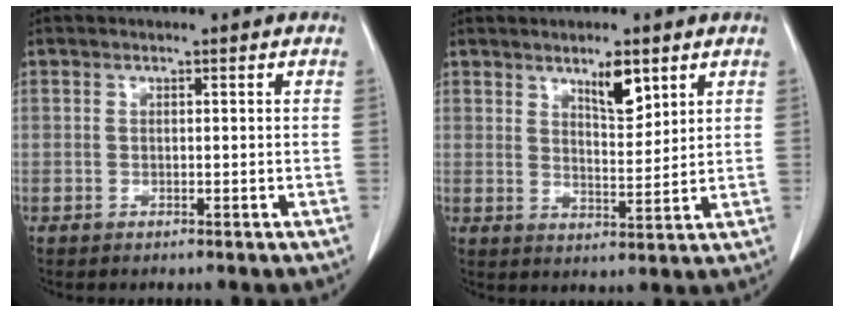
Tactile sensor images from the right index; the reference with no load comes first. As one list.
[{"total": 5.3, "force": [3.4, 1.5, 3.8], "torque": [-0.066, -0.005, 0.059]}]